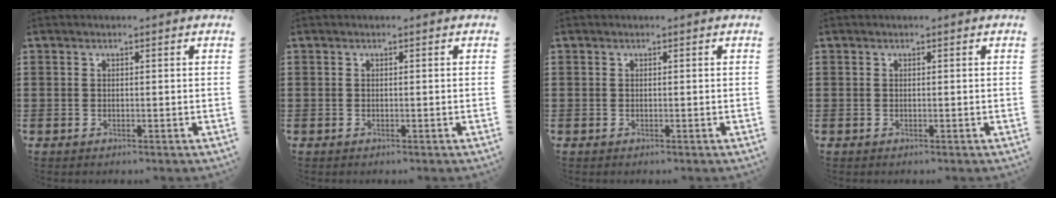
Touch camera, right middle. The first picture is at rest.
{"total": 0.0}
{"total": 0.0}
{"total": 0.0}